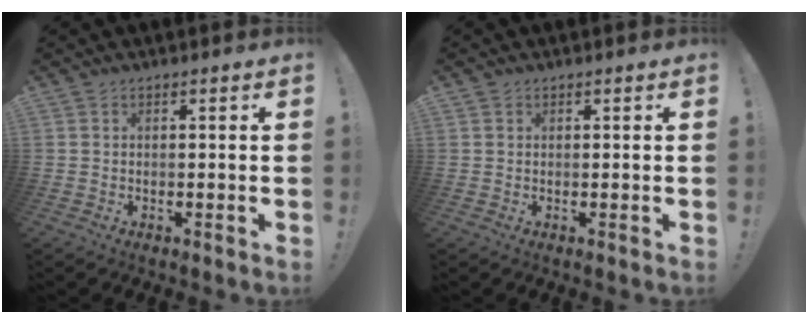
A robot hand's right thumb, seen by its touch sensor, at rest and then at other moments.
{"total": 0.7, "force": [0.4, 0.5, -0.1], "torque": [0.004, -0.002, 0.008]}